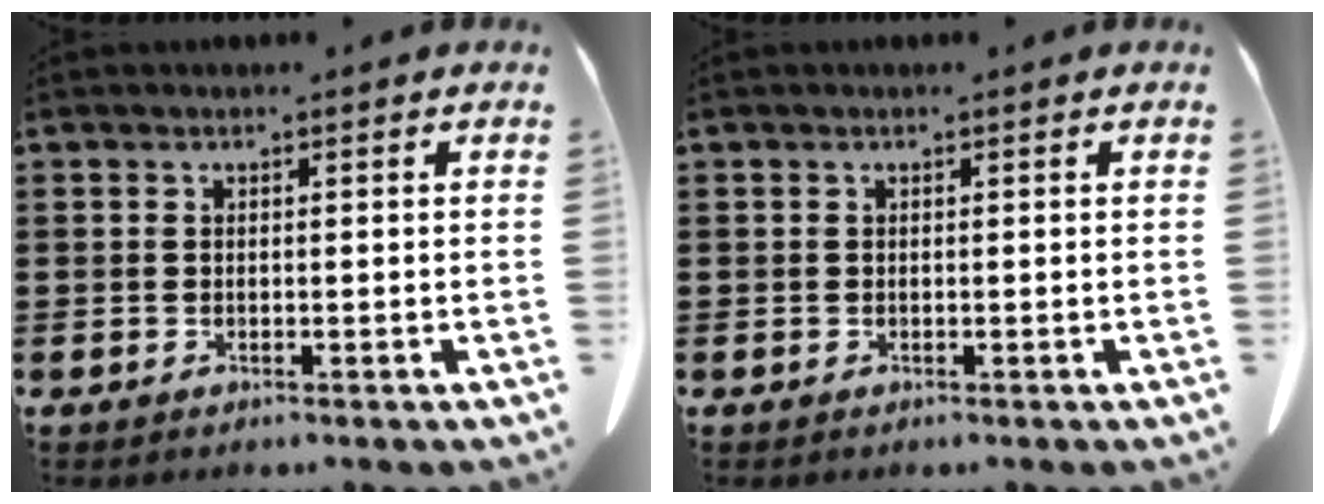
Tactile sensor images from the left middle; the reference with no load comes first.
{"total": 0.0}